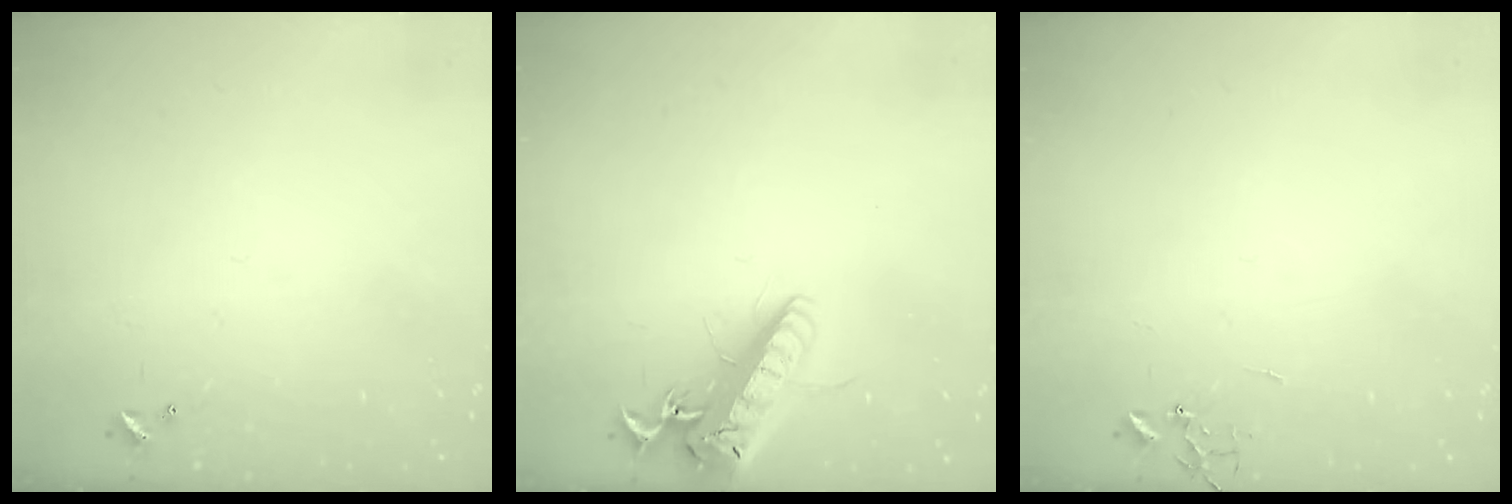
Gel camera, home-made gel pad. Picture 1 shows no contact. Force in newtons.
{"total": 20.4, "press": 19.9, "slide": 4.5}
{"total": 0.0}